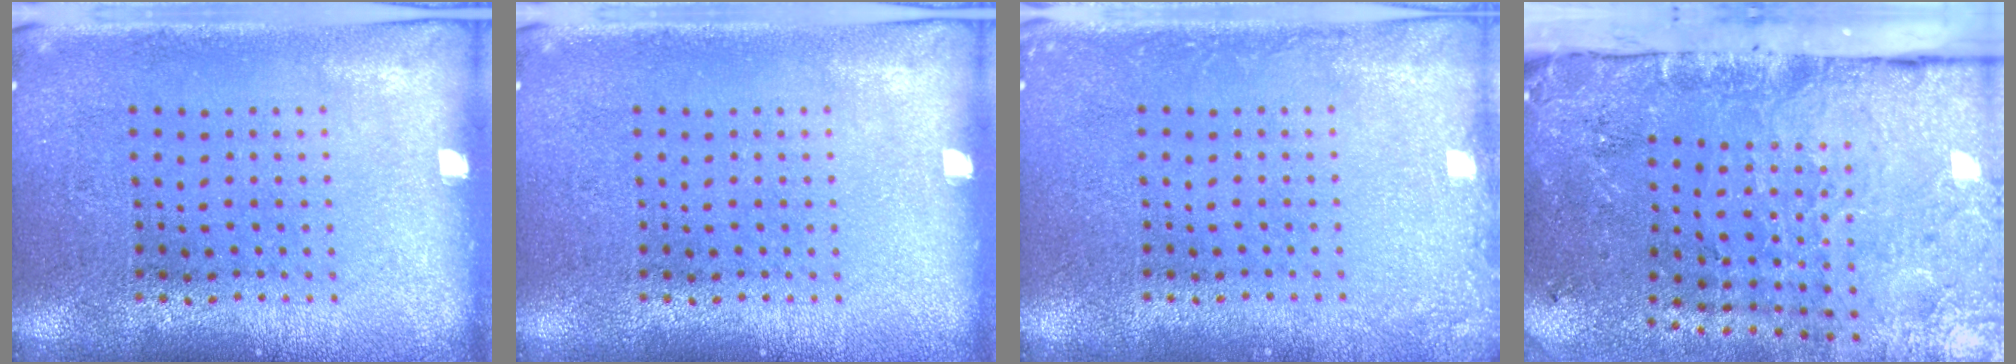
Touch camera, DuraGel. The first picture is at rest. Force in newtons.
{"total": 0.0}
{"total": 1.3, "press": 1.3, "slide": 0.1}
{"total": 4.9, "press": 3.7, "slide": 3.3}